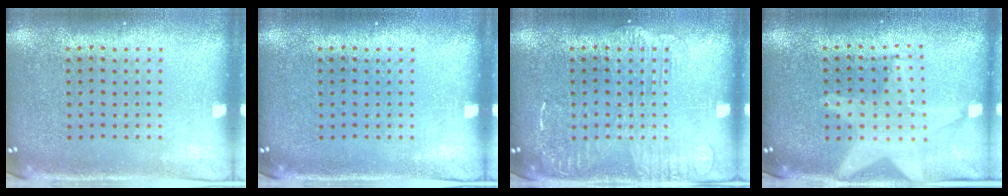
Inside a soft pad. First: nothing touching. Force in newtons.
{"total": 0.0}
{"total": 2.2, "press": 2.2, "slide": 0.3}
{"total": 2.0, "press": 1.7, "slide": 1.0}